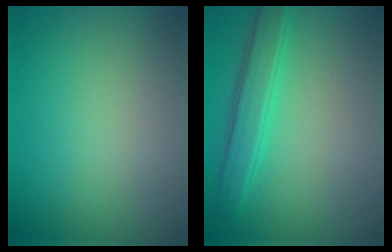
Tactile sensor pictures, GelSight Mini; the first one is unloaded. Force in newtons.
{"total": 2.4, "press": 2.4, "slide": 0.2}